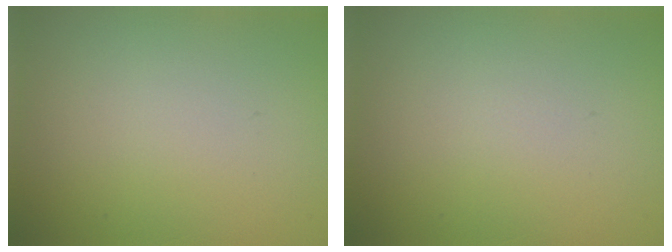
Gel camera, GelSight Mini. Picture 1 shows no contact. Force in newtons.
{"total": 0.0}